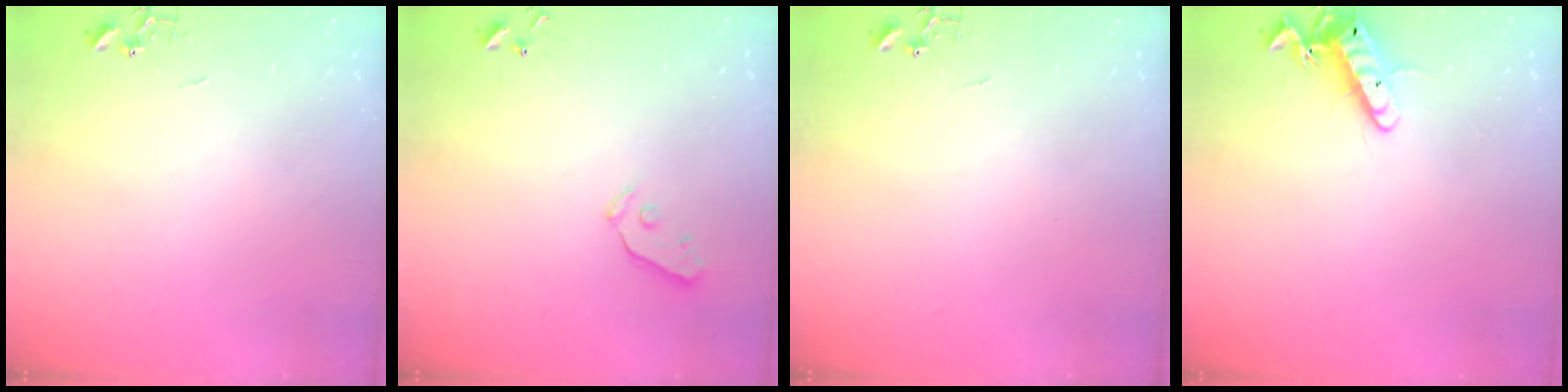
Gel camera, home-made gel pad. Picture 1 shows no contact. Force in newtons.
{"total": 4.7, "press": 4.6, "slide": 0.7}
{"total": 0.0}
{"total": 12.8, "press": 12.8, "slide": 0.6}